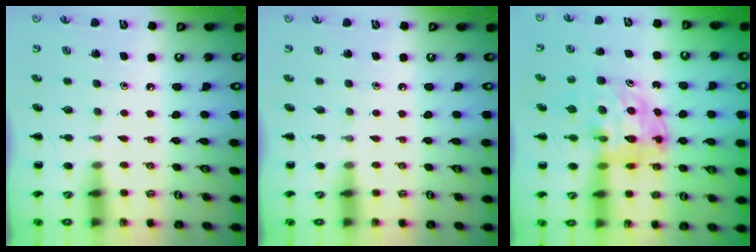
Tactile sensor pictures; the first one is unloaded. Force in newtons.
{"total": 0.0}
{"total": 9.6, "press": 9.2, "slide": 2.8}